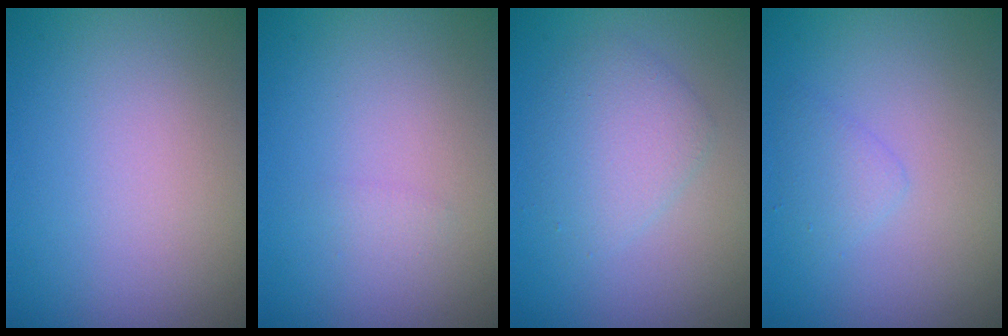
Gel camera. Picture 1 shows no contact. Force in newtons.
{"total": 0.5, "press": 0.5, "slide": 0.0}
{"total": 3.1, "press": 3.1, "slide": 0.3}
{"total": 1.4, "press": 1.4, "slide": 0.1}